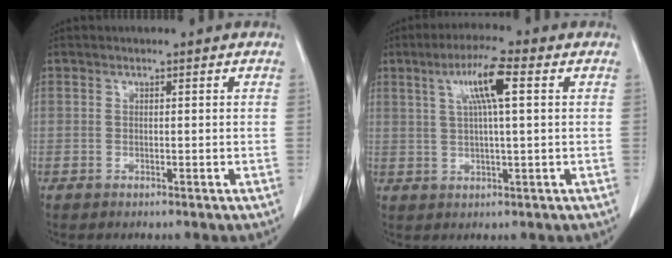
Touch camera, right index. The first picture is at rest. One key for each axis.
{"total": 7.3, "fx": 2.4, "fy": 0.3, "fz": 6.9, "tx": -0.127, "ty": 0.010, "tz": 0.042}